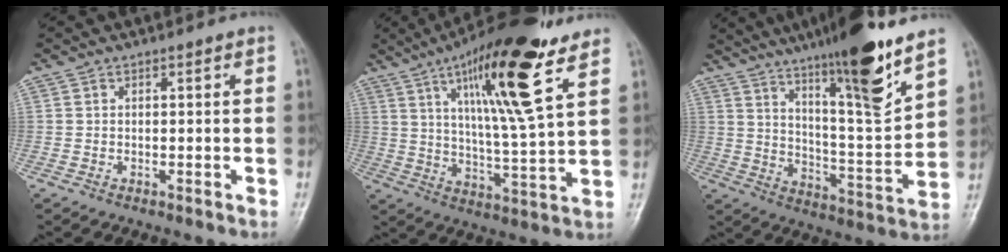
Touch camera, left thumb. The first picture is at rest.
{"total": 19.6, "force": [10.3, 3.4, 16.3], "torque": [-0.254, -0.045, 0.169]}
{"total": 19.2, "force": [12.7, 2.2, 14.2], "torque": [-0.202, -0.073, 0.208]}